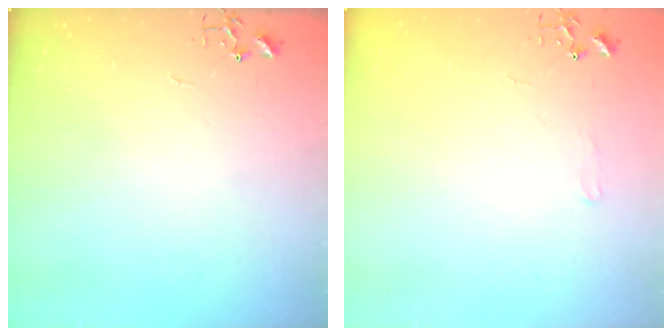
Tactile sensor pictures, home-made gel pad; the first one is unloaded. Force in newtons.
{"total": 6.4, "press": 6.4, "slide": 0.8}